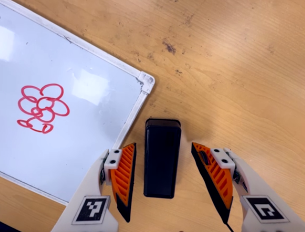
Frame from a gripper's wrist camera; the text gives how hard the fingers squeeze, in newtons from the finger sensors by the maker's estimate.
{"total": 0.0}